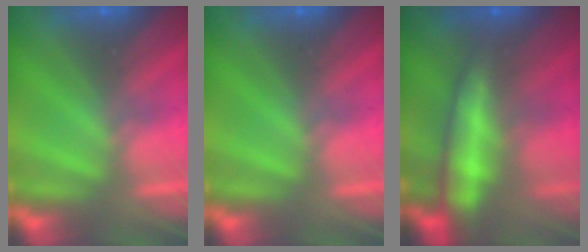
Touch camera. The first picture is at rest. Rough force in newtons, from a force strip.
{"total": 0.0}
{"total": 9.4}